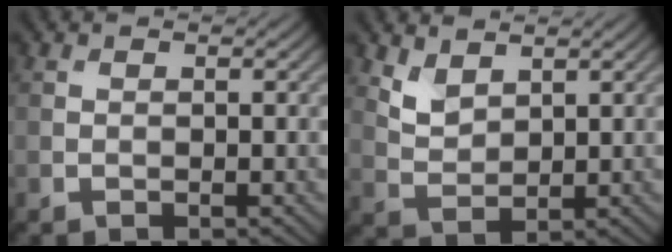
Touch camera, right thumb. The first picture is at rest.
{"total": 3.4, "force": [2.4, 1.7, 1.7], "torque": [-0.047, -0.006, 0.057]}